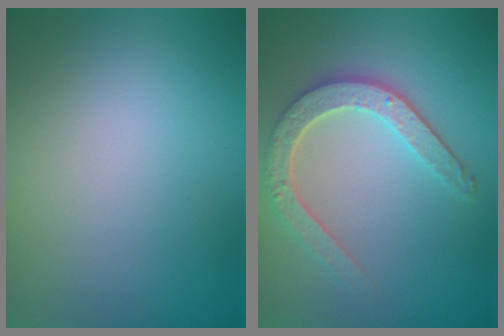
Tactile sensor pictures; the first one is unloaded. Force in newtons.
{"total": 4.2, "press": 3.4, "slide": 2.5}